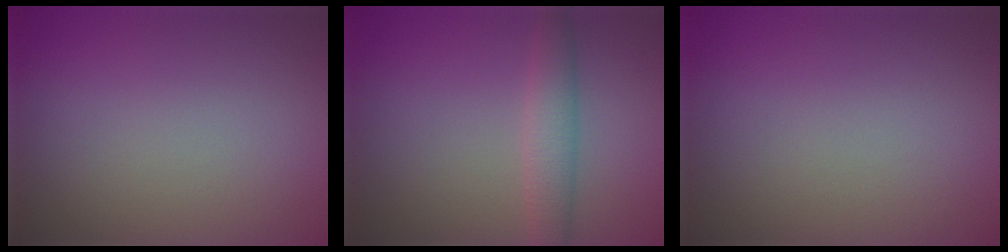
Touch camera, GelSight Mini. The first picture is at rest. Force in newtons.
{"total": 2.7, "press": 2.7, "slide": 0.1}
{"total": 0.0}